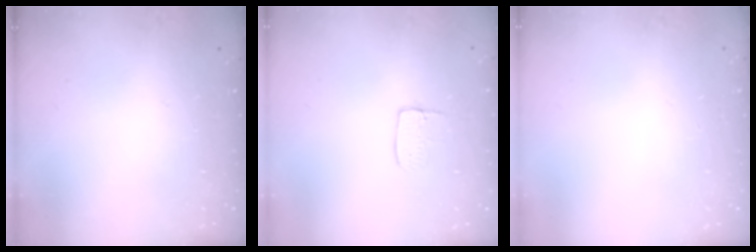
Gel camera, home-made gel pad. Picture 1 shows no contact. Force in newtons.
{"total": 6.7, "press": 6.7, "slide": 0.4}
{"total": 0.8, "press": 0.4, "slide": 0.7}